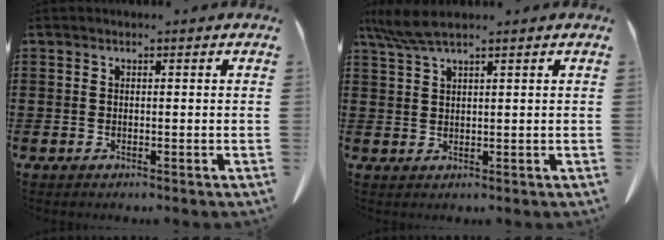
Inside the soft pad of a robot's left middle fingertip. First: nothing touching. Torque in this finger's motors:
{"motor_torque": [0.70, -0.17, 0.10, 0.07]}